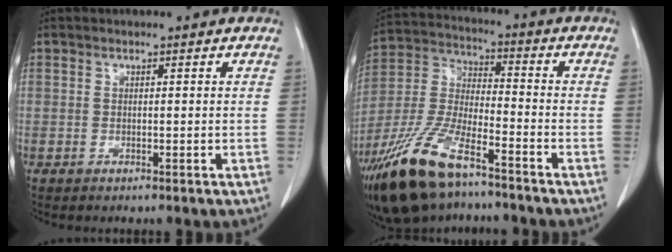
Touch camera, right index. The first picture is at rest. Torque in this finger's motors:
{"motor_torque": [1.05, -1.08, 0.37, 0.10]}